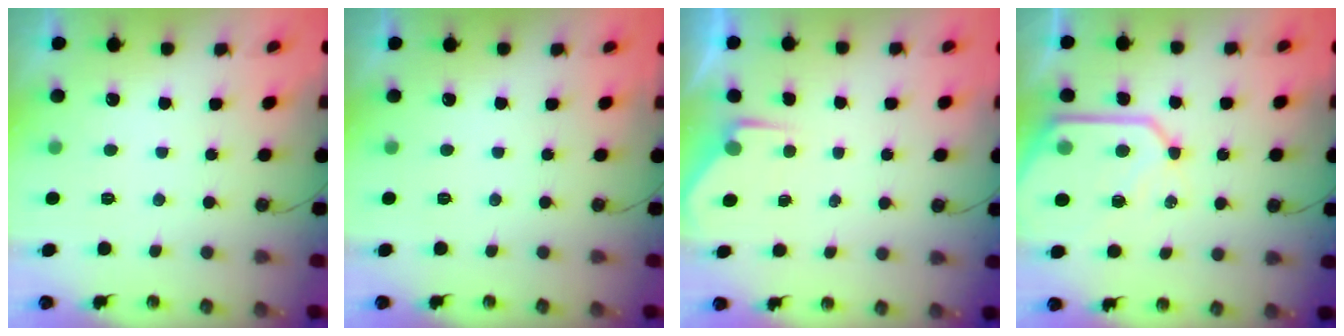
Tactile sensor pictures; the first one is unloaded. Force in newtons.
{"total": 0.0}
{"total": 2.7, "press": 2.6, "slide": 0.4}
{"total": 13.9, "press": 13.8, "slide": 1.4}